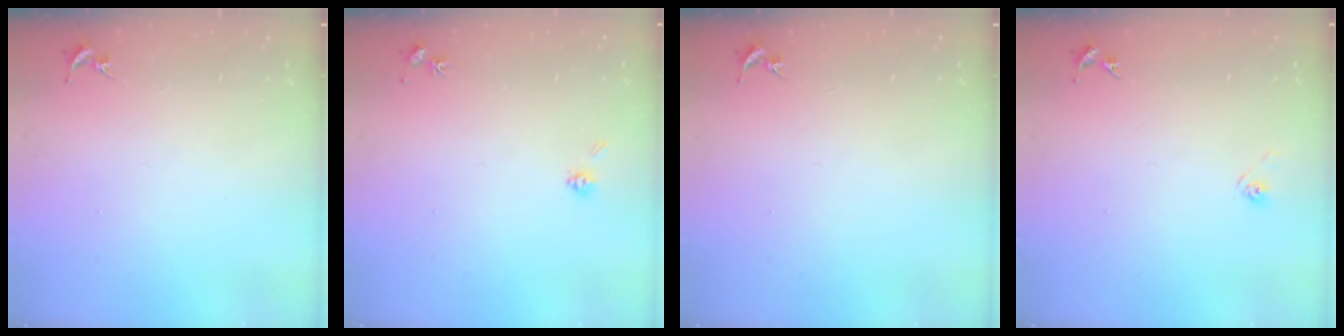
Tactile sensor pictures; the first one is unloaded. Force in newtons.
{"total": 4.6, "press": 4.4, "slide": 1.2}
{"total": 0.0}
{"total": 2.9, "press": 2.6, "slide": 1.4}